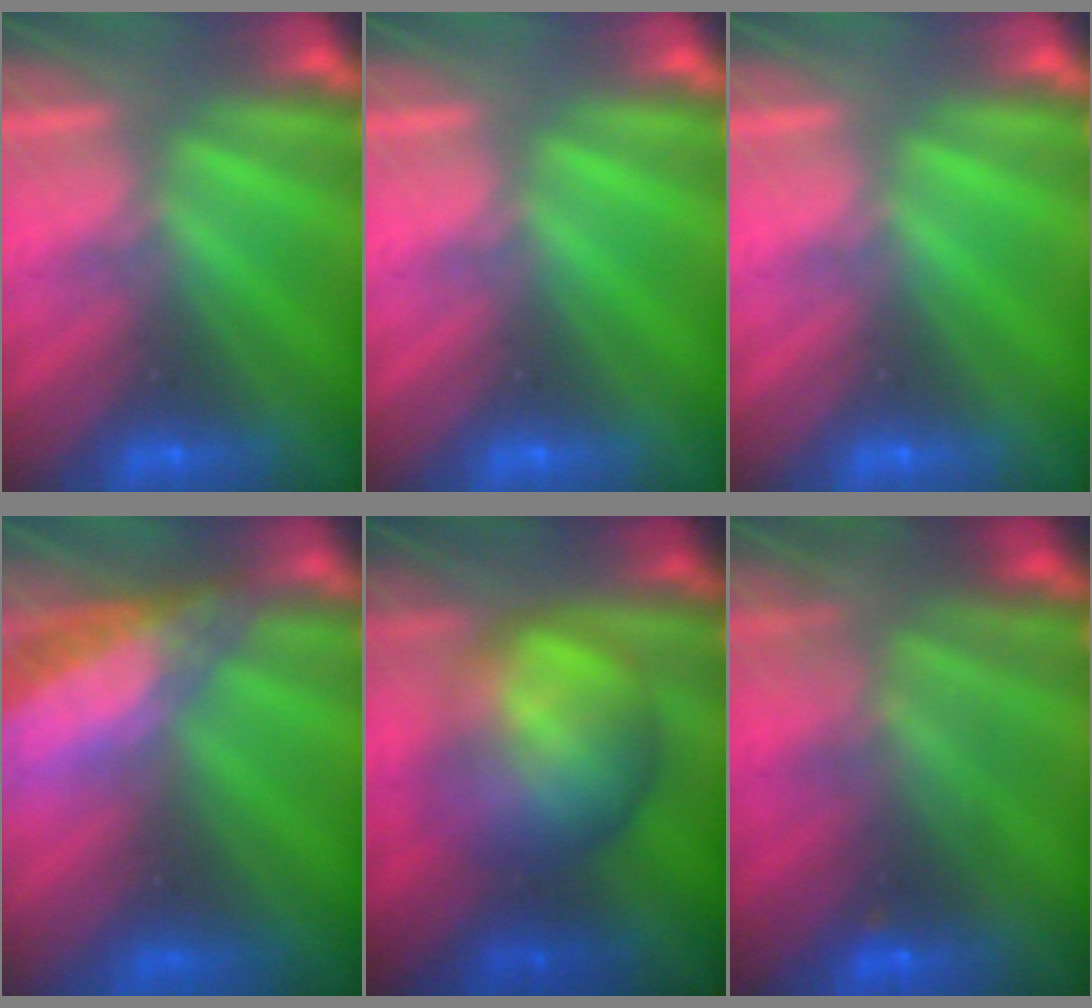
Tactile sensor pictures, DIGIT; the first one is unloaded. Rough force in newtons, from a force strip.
{"total": 0.0}
{"total": 0.0}
{"total": 8.8}
{"total": 7.8}
{"total": 7.6}